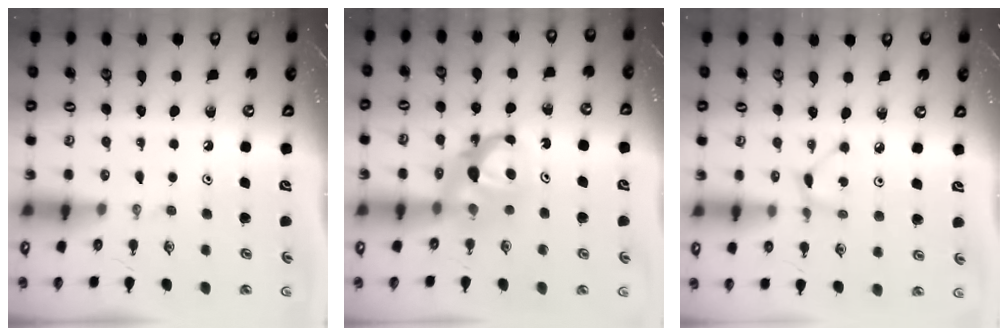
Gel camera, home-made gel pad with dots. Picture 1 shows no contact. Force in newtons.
{"total": 6.9, "press": 6.9, "slide": 0.1}
{"total": 1.9, "press": 1.9, "slide": 0.1}